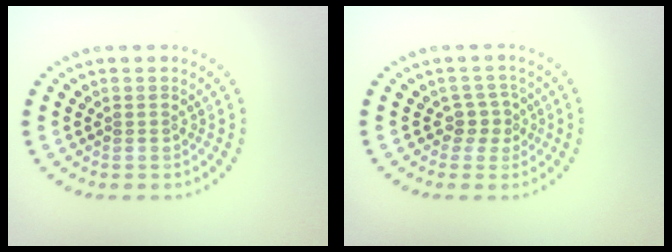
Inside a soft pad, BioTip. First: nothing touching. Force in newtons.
{"total": 2.0, "press": 1.5, "slide": 1.3}